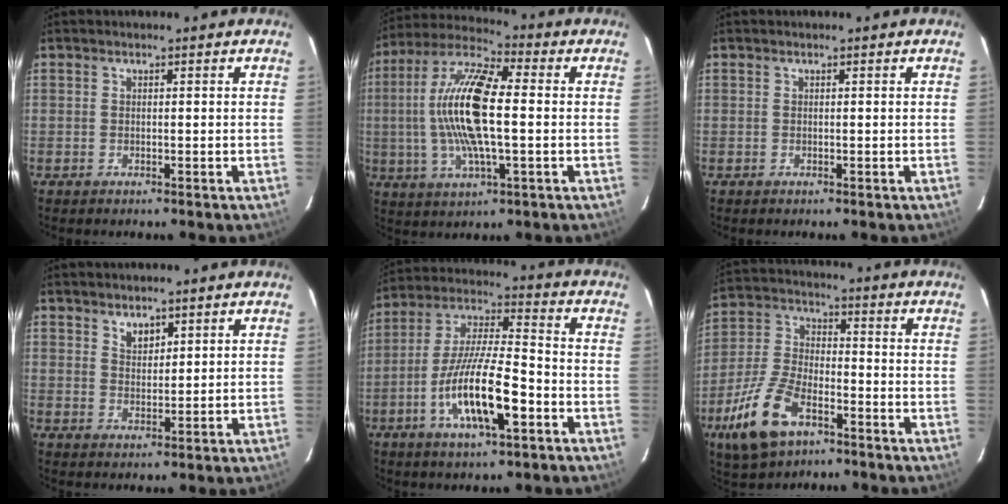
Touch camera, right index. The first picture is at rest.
{"total": 16.7, "force": [0.2, 4.8, 16.0], "torque": [-0.319, 0.010, -0.006]}
{"total": 0.0}
{"total": 3.1, "force": [2.1, 1.7, 1.4], "torque": [-0.020, 0.001, 0.038]}
{"total": 15.4, "force": [-6.0, 3.6, 13.7], "torque": [-0.271, -0.009, -0.113]}
{"total": 14.1, "force": [-7.8, 6.8, 9.6], "torque": [-0.221, -0.009, -0.151]}